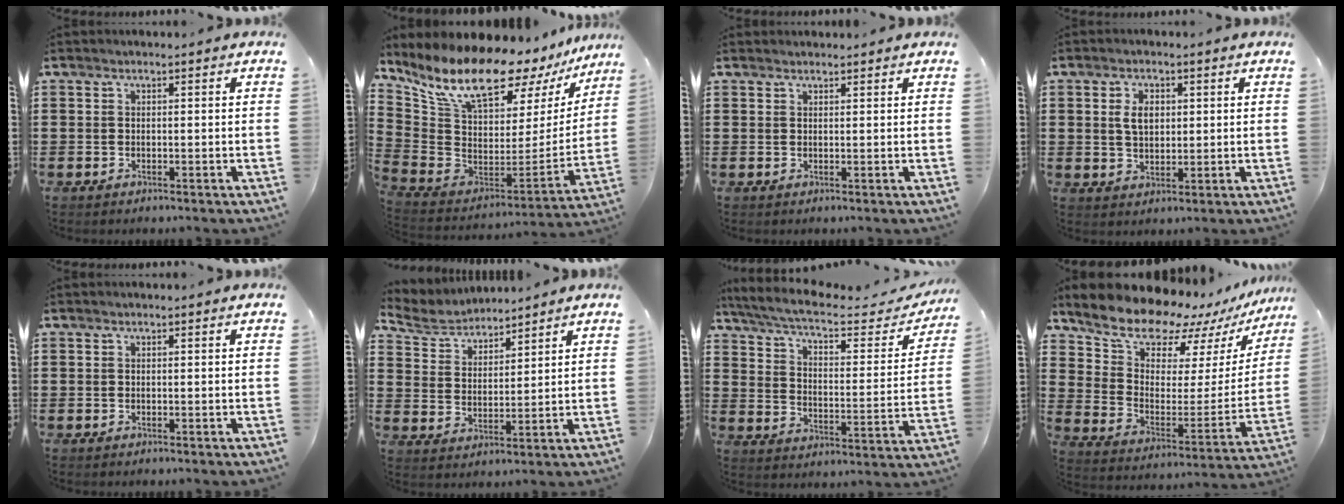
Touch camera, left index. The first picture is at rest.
{"total": 15.3, "force": [11.7, 4.8, 8.5], "torque": [-0.186, -0.083, 0.201]}
{"total": 1.0, "force": [1.0, 0.3, 0.0], "torque": [-0.002, 0.001, 0.020]}
{"total": 3.9, "force": [1.0, 2.4, 2.8], "torque": [-0.055, 0.008, 0.014]}
{"total": 0.0}
{"total": 5.3, "force": [5.0, 1.7, 0.7], "torque": [-0.040, -0.019, 0.087]}
{"total": 6.9, "force": [5.8, 0.8, 3.5], "torque": [-0.096, -0.033, 0.096]}
{"total": 10.4, "force": [9.7, 2.9, 2.1], "torque": [-0.076, -0.084, 0.166]}